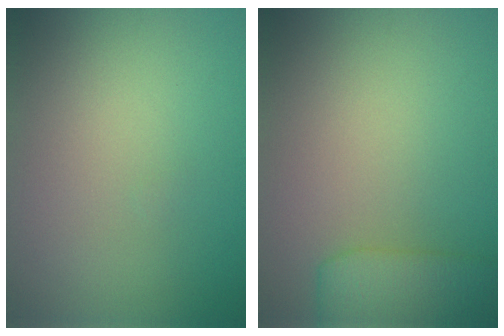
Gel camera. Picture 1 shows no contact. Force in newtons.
{"total": 4.6, "press": 4.6, "slide": 0.4}